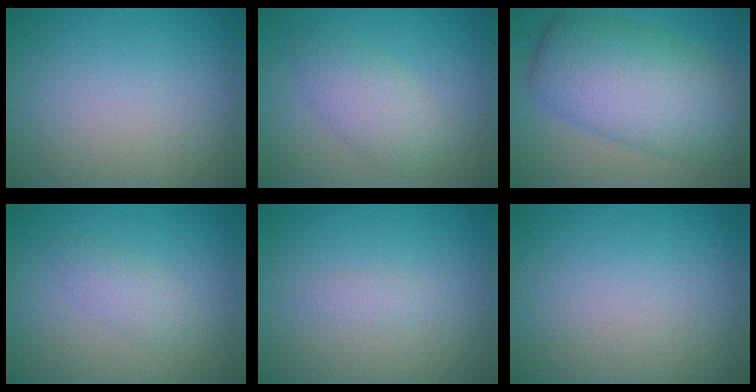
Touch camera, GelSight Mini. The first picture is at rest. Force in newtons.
{"total": 3.3, "press": 3.3, "slide": 0.1}
{"total": 9.8, "press": 9.8, "slide": 0.2}
{"total": 1.7, "press": 1.7, "slide": 0.1}
{"total": 0.9, "press": 0.9, "slide": 0.0}
{"total": 0.0}